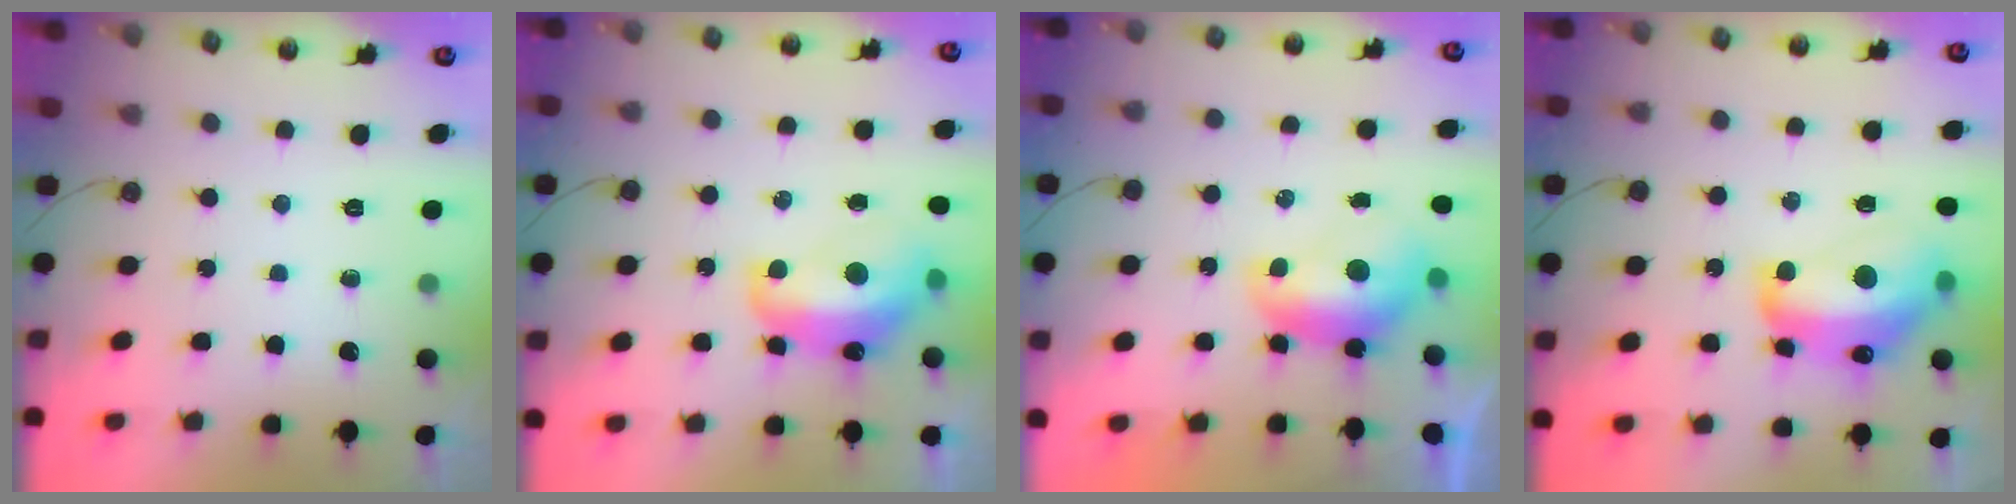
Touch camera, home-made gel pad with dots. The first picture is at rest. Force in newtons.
{"total": 7.3, "press": 7.2, "slide": 1.2}
{"total": 1.6, "press": 1.6, "slide": 0.4}
{"total": 11.5, "press": 11.4, "slide": 1.4}